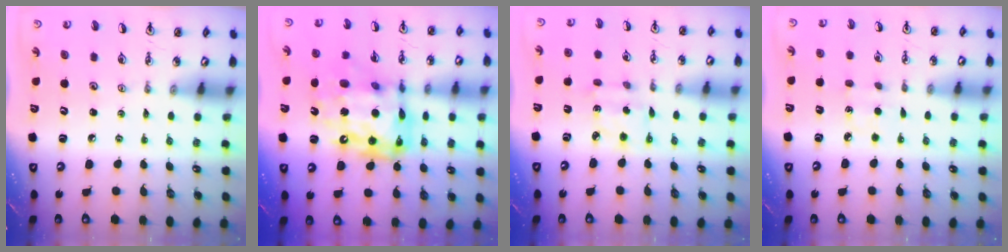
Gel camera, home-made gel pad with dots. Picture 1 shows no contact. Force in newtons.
{"total": 19.1, "press": 19.0, "slide": 2.0}
{"total": 2.5, "press": 2.5, "slide": 0.1}
{"total": 2.9, "press": 2.9, "slide": 0.3}